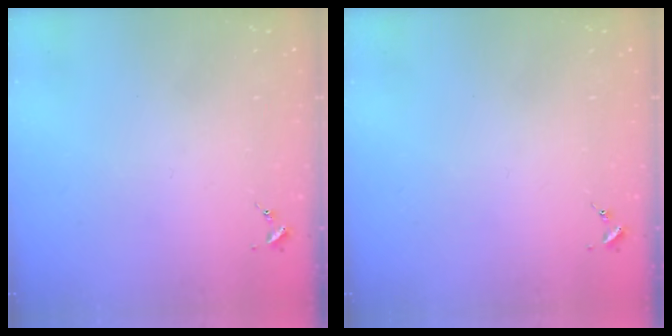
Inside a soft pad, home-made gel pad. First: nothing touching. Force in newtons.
{"total": 0.0}